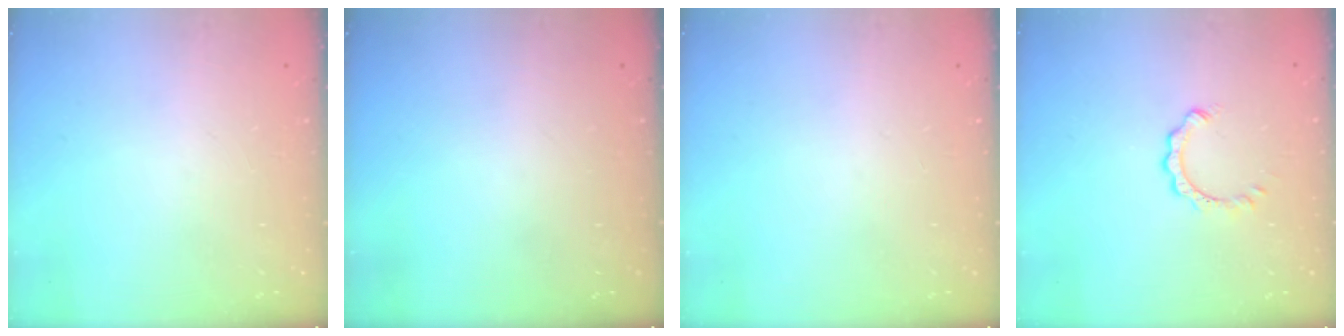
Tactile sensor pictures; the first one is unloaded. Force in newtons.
{"total": 0.0}
{"total": 0.0}
{"total": 3.8, "press": 3.8, "slide": 0.2}